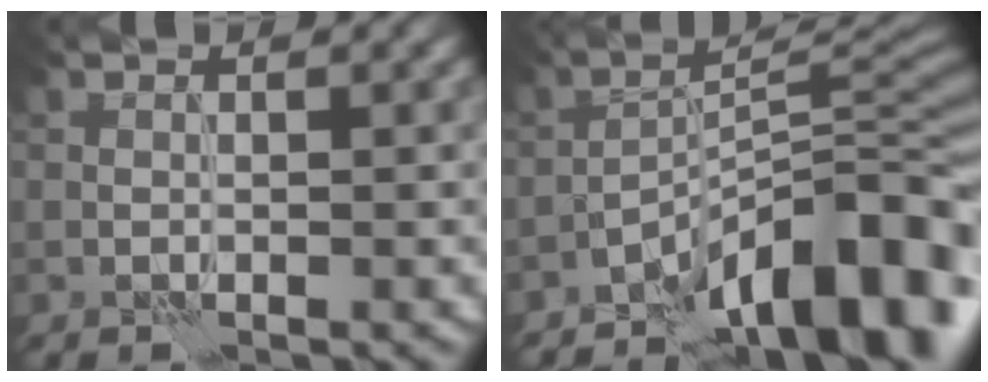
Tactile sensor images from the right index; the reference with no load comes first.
{"total": 12.2, "force": [-8.0, 3.7, 8.4], "torque": [-0.105, 0.017, -0.140]}